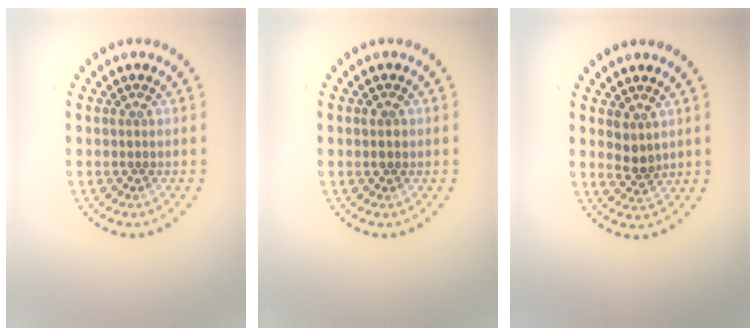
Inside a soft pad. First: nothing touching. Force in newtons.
{"total": 1.1, "press": 1.1, "slide": 0.2}
{"total": 1.8, "press": 1.6, "slide": 0.9}